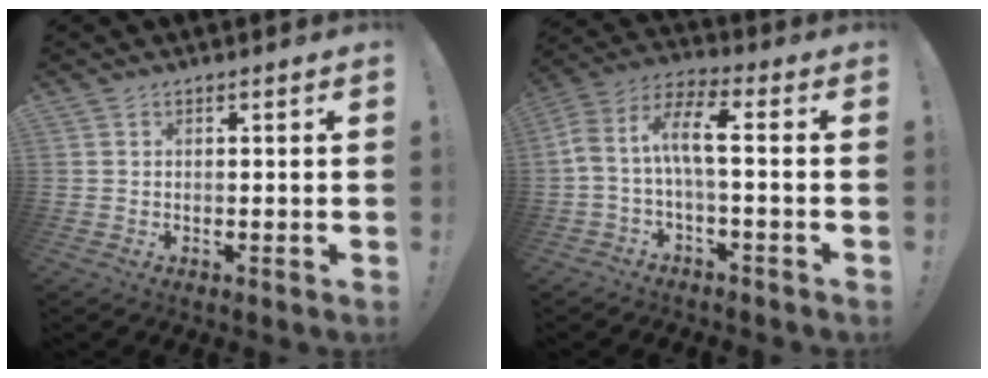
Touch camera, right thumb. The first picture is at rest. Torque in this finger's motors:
{"motor_torque": [0.32, 0.03, 1.26, -0.35, 0.44]}